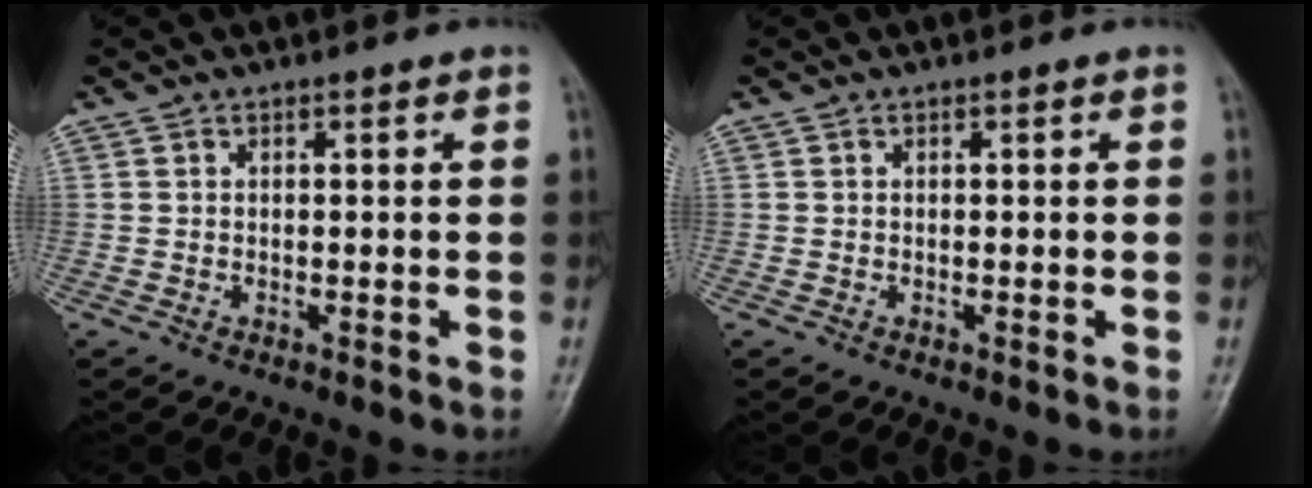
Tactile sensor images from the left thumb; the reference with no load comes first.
{"total": 0.0}